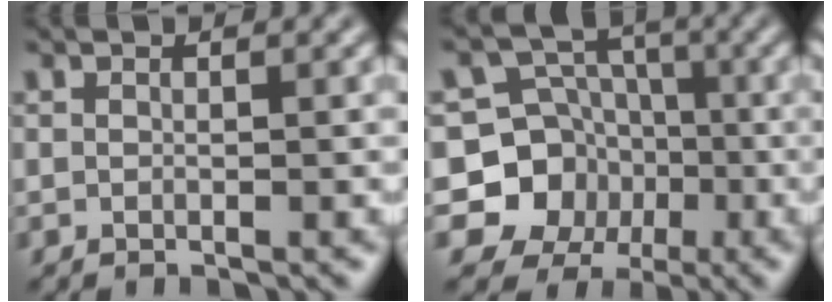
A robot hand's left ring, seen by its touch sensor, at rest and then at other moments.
{"total": 9.0, "force": [-2.2, 8.5, 2.2], "torque": [-0.038, 0.008, -0.068]}